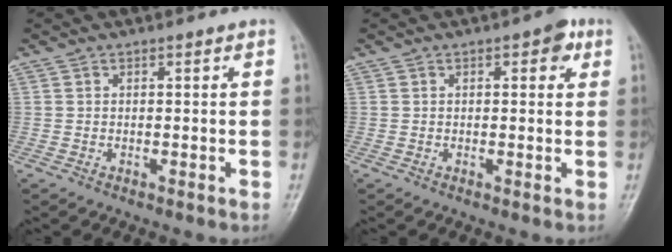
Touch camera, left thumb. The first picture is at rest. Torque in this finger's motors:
{"motor_torque": [0.54, 0.25, 0.14, -0.24, 0.00]}